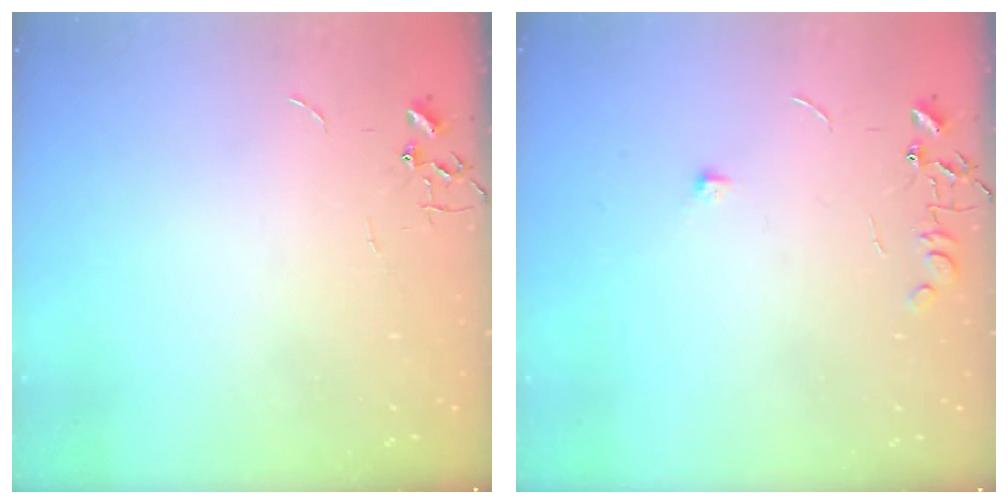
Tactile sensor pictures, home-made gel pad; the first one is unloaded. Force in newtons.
{"total": 7.6, "press": 7.6, "slide": 0.7}